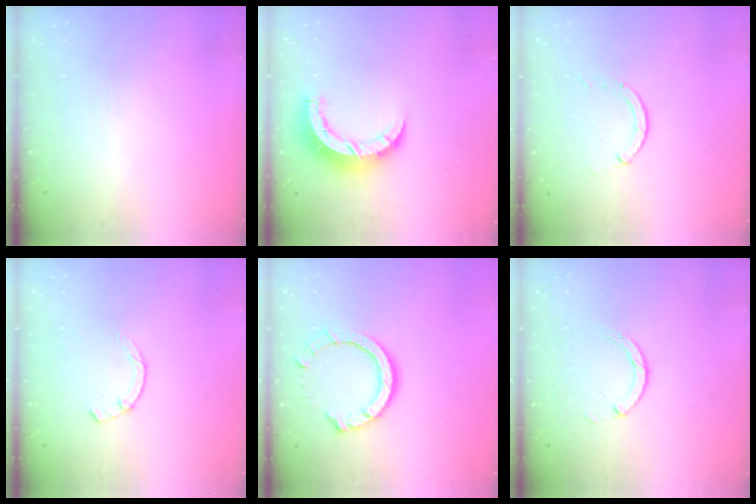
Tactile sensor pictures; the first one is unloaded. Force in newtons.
{"total": 7.9, "press": 7.9, "slide": 0.5}
{"total": 0.0}
{"total": 1.9, "press": 1.9, "slide": 0.3}
{"total": 9.5, "press": 9.5, "slide": 1.1}
{"total": 3.0, "press": 2.9, "slide": 0.4}